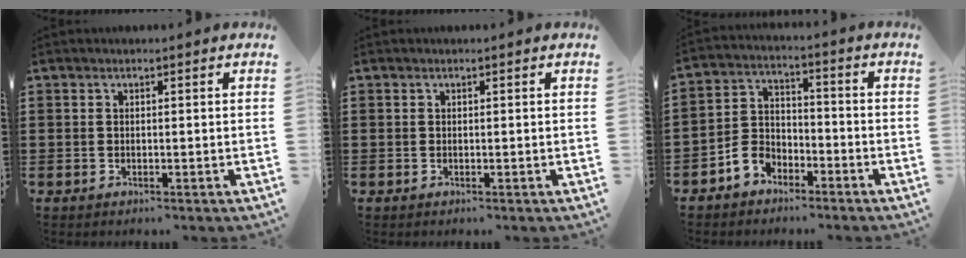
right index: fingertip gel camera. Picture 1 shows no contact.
{"total": 0.0}
{"total": 4.9, "force": [-3.5, 3.2, 1.3], "torque": [-0.042, 0.014, -0.072]}